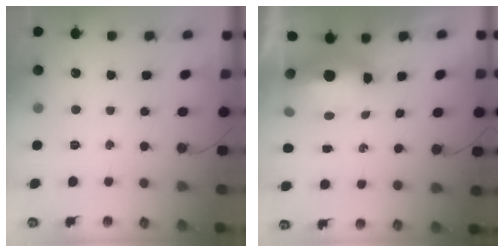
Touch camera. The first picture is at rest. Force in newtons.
{"total": 9.9, "press": 9.7, "slide": 1.8}